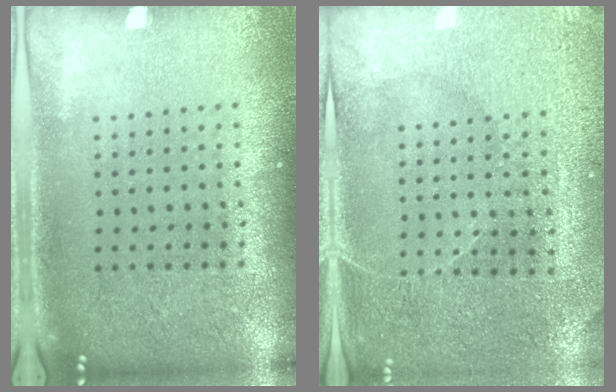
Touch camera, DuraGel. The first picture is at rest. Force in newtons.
{"total": 3.0, "press": 2.9, "slide": 0.3}